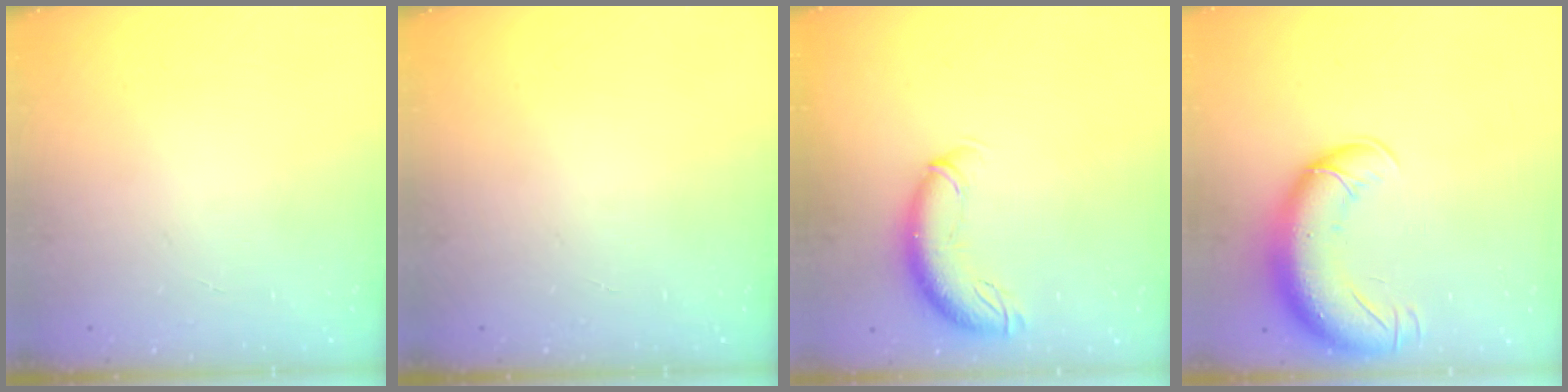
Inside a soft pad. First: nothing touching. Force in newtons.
{"total": 0.0}
{"total": 10.2, "press": 10.0, "slide": 2.3}
{"total": 15.0, "press": 14.6, "slide": 3.6}